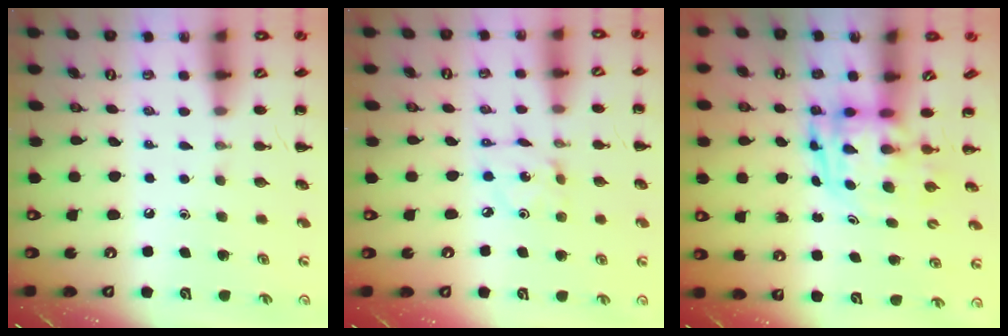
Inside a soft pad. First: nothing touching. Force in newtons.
{"total": 2.4, "press": 2.4, "slide": 0.4}
{"total": 3.2, "press": 3.1, "slide": 0.7}